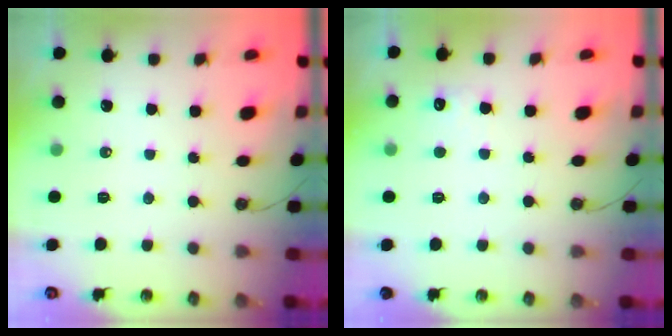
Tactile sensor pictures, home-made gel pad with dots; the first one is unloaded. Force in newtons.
{"total": 4.8, "press": 4.6, "slide": 1.3}